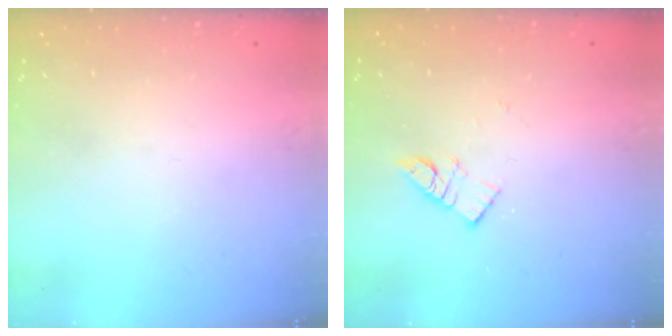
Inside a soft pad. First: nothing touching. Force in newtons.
{"total": 7.1, "press": 7.1, "slide": 0.2}